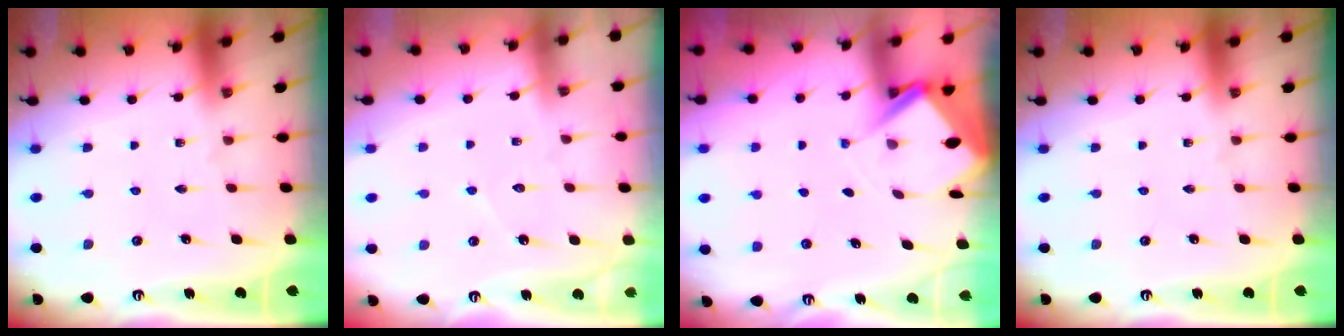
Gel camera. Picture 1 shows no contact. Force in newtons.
{"total": 4.1, "press": 4.1, "slide": 0.4}
{"total": 4.2, "press": 4.2, "slide": 0.4}
{"total": 0.0}